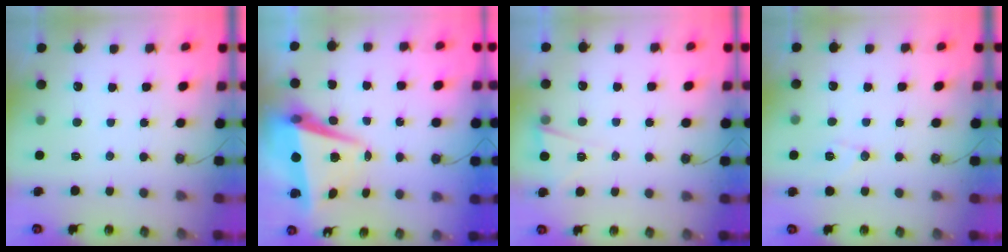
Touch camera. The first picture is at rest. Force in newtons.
{"total": 9.0, "press": 8.7, "slide": 2.1}
{"total": 2.8, "press": 2.4, "slide": 1.4}
{"total": 6.5, "press": 6.4, "slide": 1.2}